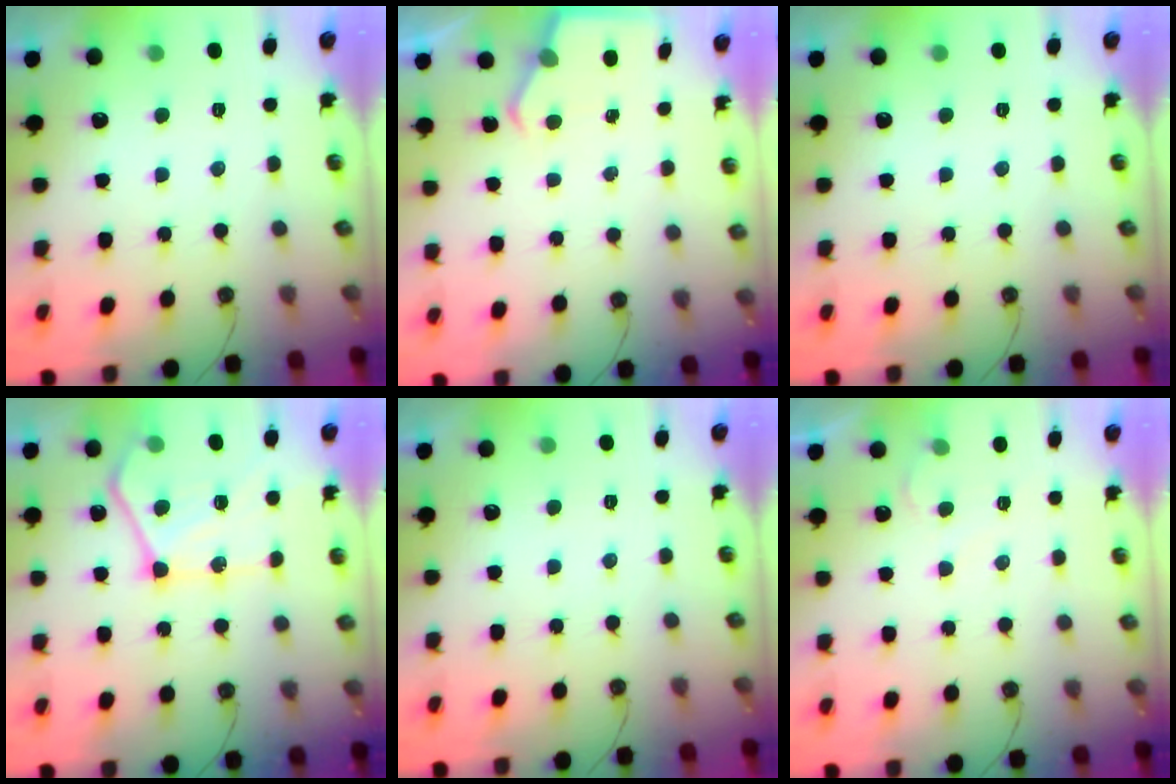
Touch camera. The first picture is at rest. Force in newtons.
{"total": 3.9, "press": 3.9, "slide": 0.4}
{"total": 0.0}
{"total": 17.9, "press": 17.9, "slide": 1.4}
{"total": 0.0}
{"total": 4.8, "press": 4.7, "slide": 0.6}